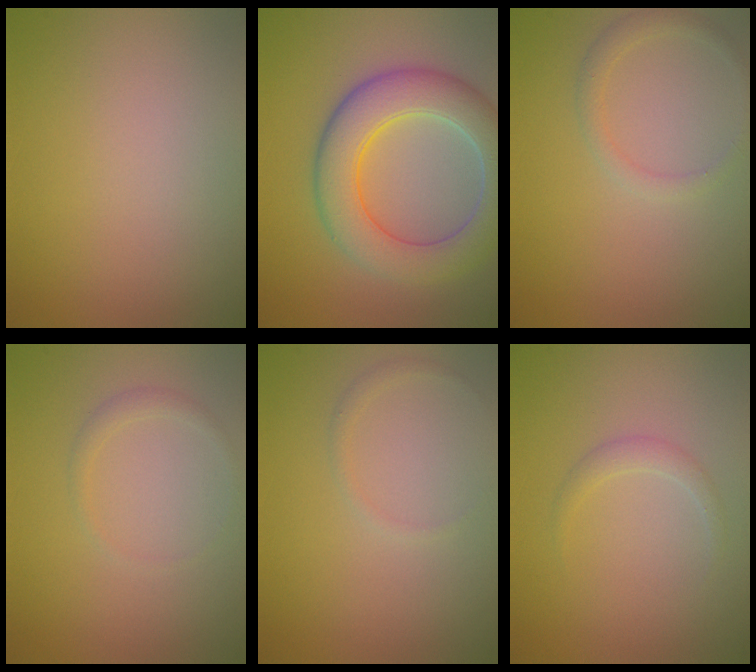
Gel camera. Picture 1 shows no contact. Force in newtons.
{"total": 7.4, "press": 7.3, "slide": 0.3}
{"total": 1.4, "press": 1.4, "slide": 0.2}
{"total": 0.9, "press": 0.9, "slide": 0.1}
{"total": 0.7, "press": 0.7, "slide": 0.1}
{"total": 1.1, "press": 1.1, "slide": 0.1}